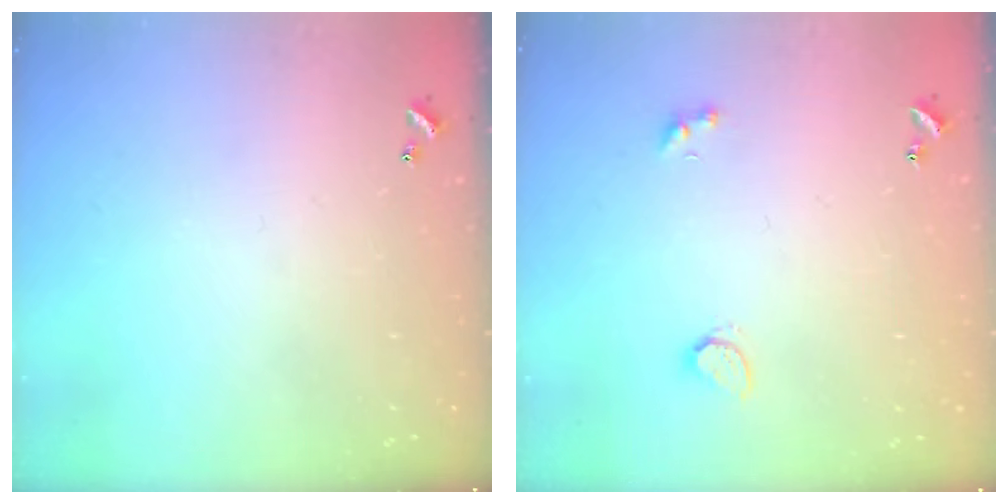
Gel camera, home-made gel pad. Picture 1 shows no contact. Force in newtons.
{"total": 2.4, "press": 2.4, "slide": 0.5}